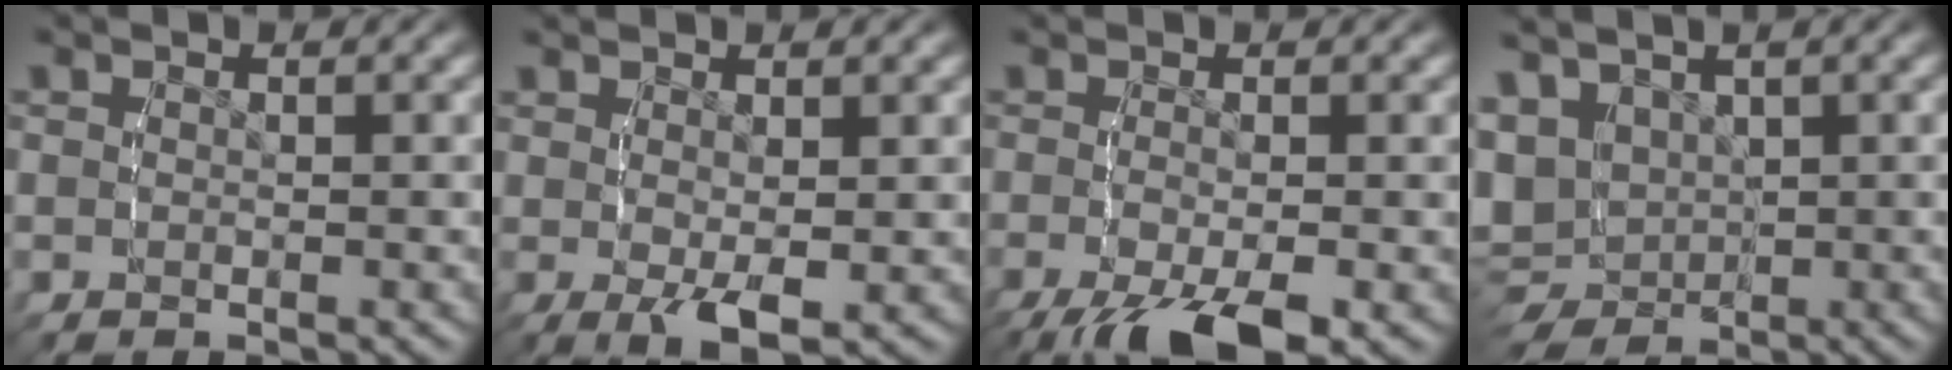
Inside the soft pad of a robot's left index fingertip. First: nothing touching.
{"total": 3.1, "force": [-0.6, 0.4, 3.0], "torque": [-0.049, -0.018, 0.004]}
{"total": 6.0, "force": [-3.7, 1.9, 4.3], "torque": [-0.096, -0.033, -0.041]}
{"total": 8.0, "force": [1.5, 7.0, 3.6], "torque": [-0.100, -0.031, 0.037]}